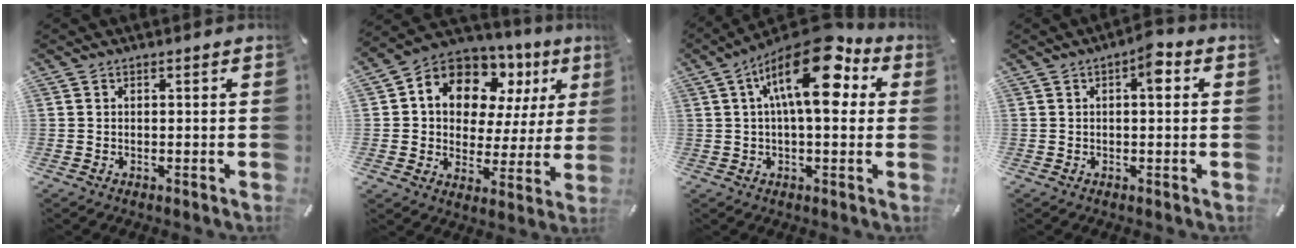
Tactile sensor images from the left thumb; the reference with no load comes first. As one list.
[{"total": 12.3, "force": [6.7, 8.8, 5.3], "torque": [-0.098, -0.048, 0.122]}, {"total": 18.3, "force": [6.8, 7.4, 15.3], "torque": [-0.254, -0.041, 0.104]}, {"total": 4.6, "force": [1.1, 2.0, 4.0], "torque": [-0.051, 0.000, 0.010]}]